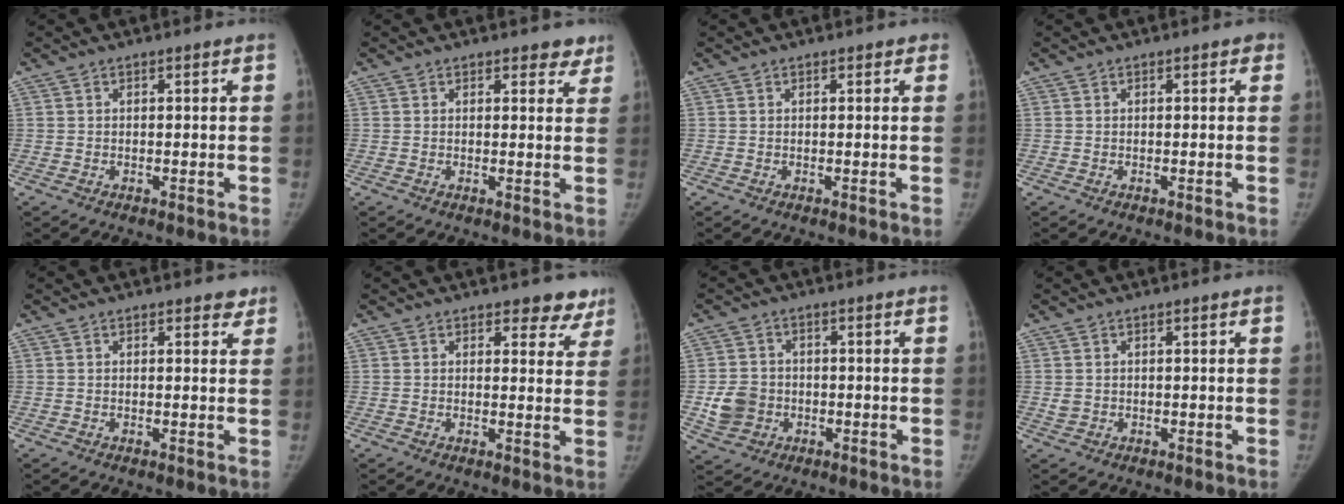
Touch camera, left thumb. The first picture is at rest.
{"total": 3.2, "force": [2.6, 1.7, 1.0], "torque": [0.019, -0.013, 0.025]}
{"total": 0.7, "force": [0.5, 0.4, 0.3], "torque": [0.002, -0.001, 0.001]}
{"total": 0.5, "force": [0.1, 0.3, 0.4], "torque": [0.005, 0.002, -0.003]}
{"total": 2.0, "force": [1.6, 1.0, 0.8], "torque": [0.009, -0.008, 0.014]}
{"total": 5.7, "force": [4.8, 2.8, 1.4], "torque": [0.023, -0.029, 0.045]}
{"total": 6.4, "force": [-1.2, 5.7, 2.7], "torque": [-0.039, 0.011, -0.018]}
{"total": 1.2, "force": [0.2, 1.1, 0.6], "torque": [-0.009, -0.002, 0.008]}